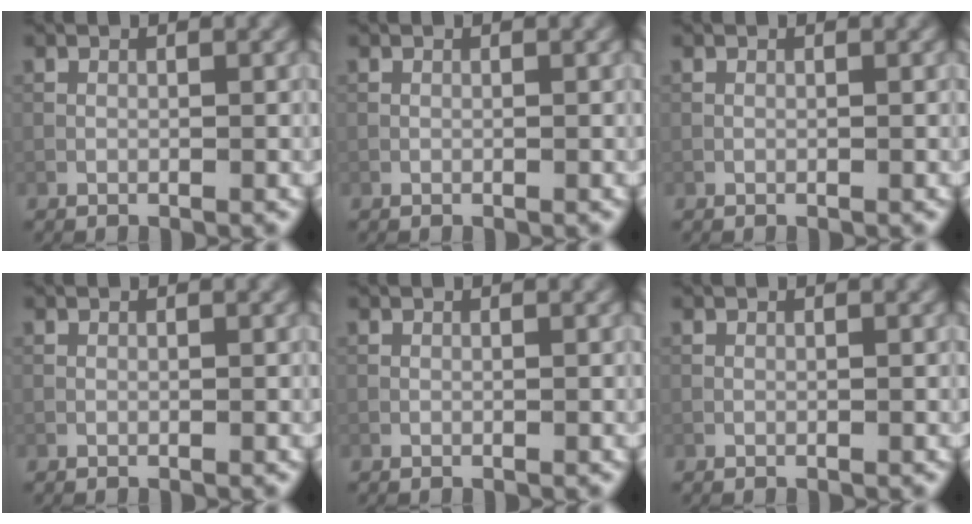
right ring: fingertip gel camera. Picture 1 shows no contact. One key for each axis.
{"total": 0.0}
{"total": 0.0}
{"total": 0.0}
{"total": 0.0}
{"total": 0.0}